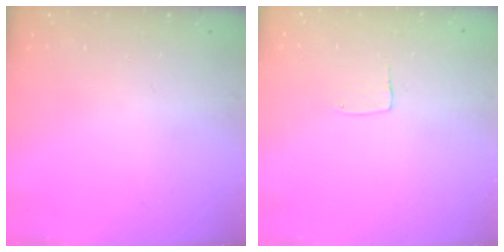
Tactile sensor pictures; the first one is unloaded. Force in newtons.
{"total": 3.7, "press": 3.7, "slide": 0.1}